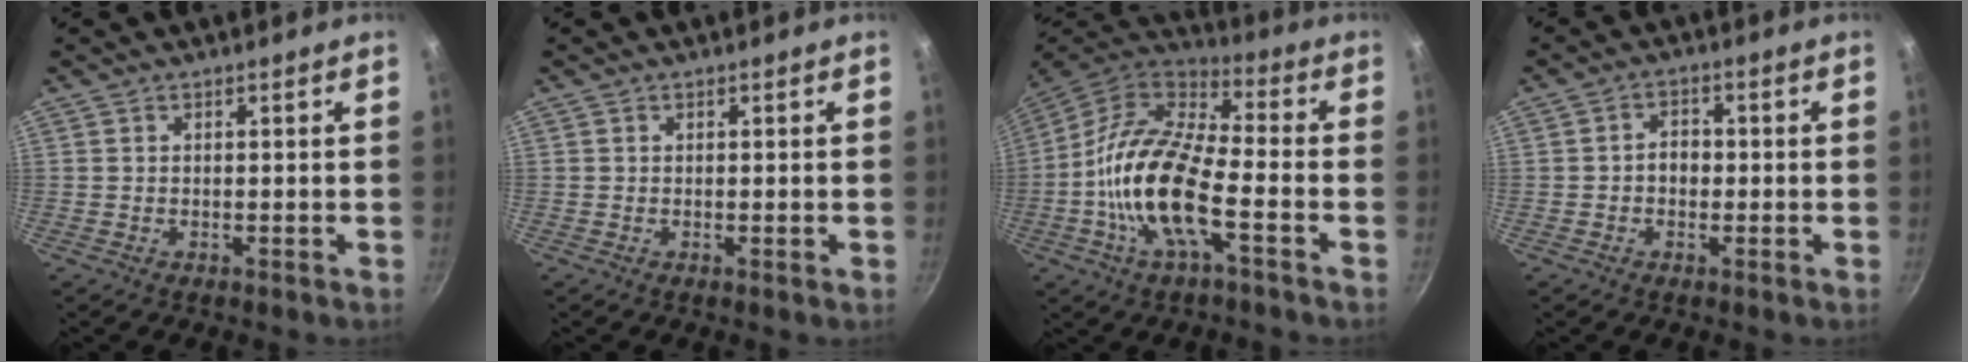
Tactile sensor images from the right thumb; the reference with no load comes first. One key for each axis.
{"total": 0.0}
{"total": 18.2, "fx": -4.8, "fy": 7.0, "fz": 16.0, "tx": -0.307, "ty": 0.037, "tz": -0.110}
{"total": 3.3, "fx": -0.5, "fy": 2.6, "fz": 2.0, "tx": -0.014, "ty": 0.012, "tz": -0.010}